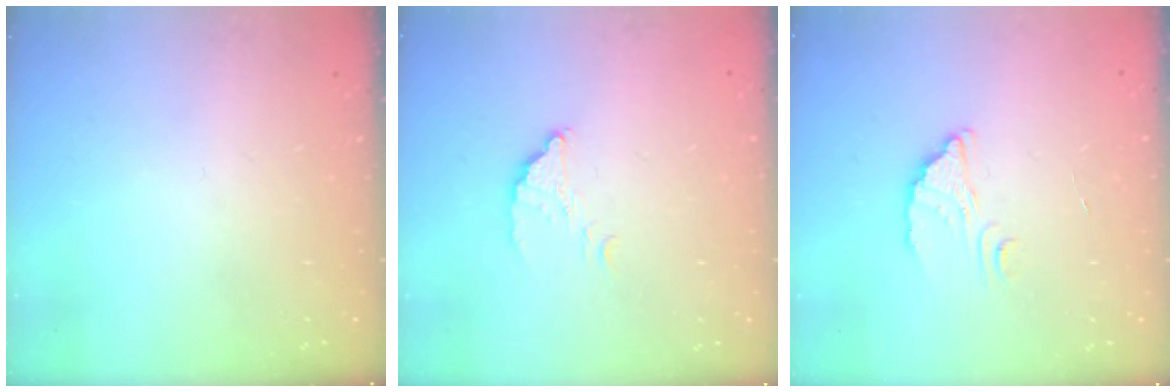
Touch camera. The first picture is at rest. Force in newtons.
{"total": 2.3, "press": 2.3, "slide": 0.0}
{"total": 2.6, "press": 2.6, "slide": 0.1}